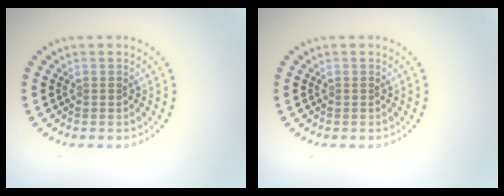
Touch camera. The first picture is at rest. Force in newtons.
{"total": 0.0}